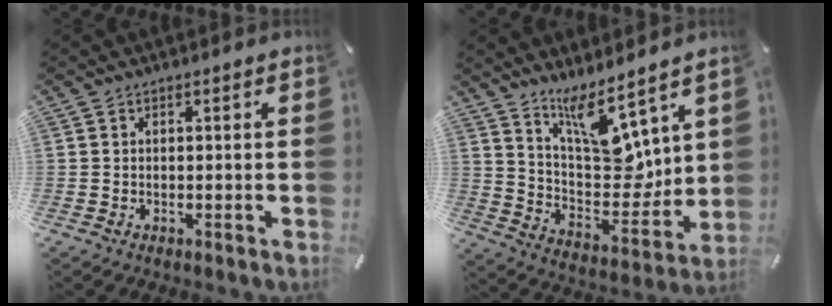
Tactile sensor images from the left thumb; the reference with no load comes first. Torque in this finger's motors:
{"motor_torque": [2.11, 1.37, 1.36, -1.41, 0.41]}